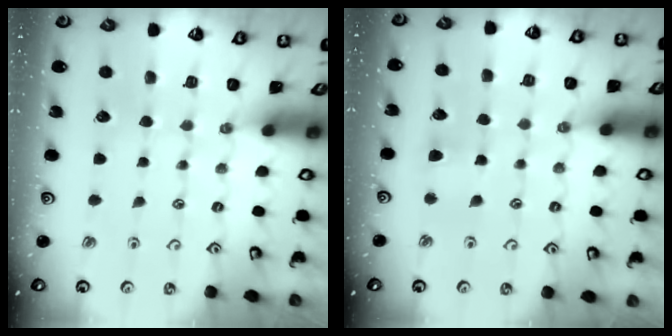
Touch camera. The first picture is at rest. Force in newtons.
{"total": 3.5, "press": 3.5, "slide": 0.4}